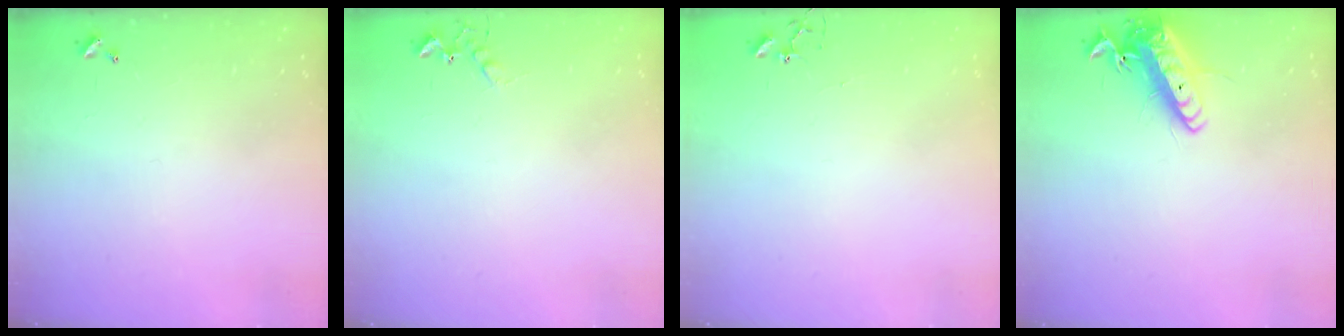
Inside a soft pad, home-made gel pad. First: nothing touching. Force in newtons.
{"total": 5.2, "press": 5.1, "slide": 0.9}
{"total": 3.9, "press": 3.8, "slide": 0.2}
{"total": 13.9, "press": 13.7, "slide": 2.5}